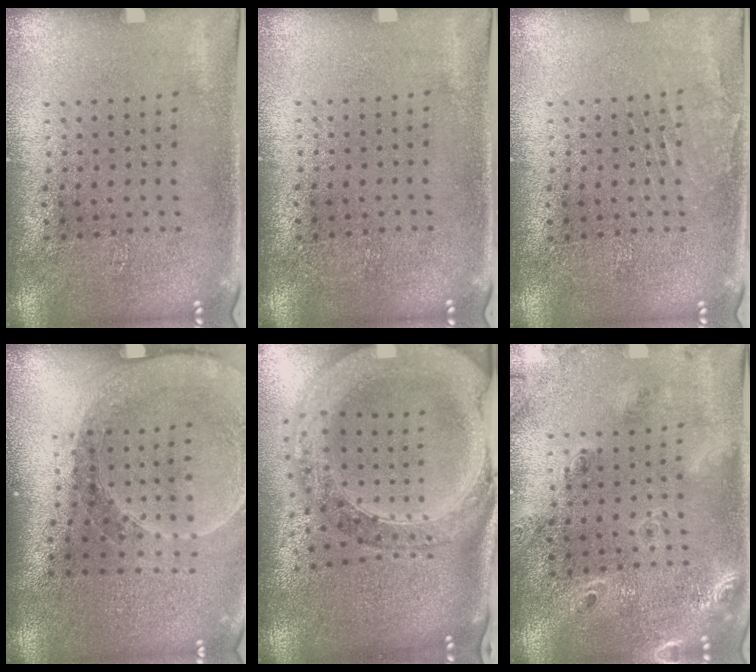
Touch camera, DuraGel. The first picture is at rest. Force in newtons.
{"total": 0.0}
{"total": 0.7, "press": 0.7, "slide": 0.1}
{"total": 1.7, "press": 1.7, "slide": 0.2}
{"total": 2.6, "press": 2.3, "slide": 1.3}
{"total": 1.8, "press": 1.7, "slide": 0.7}